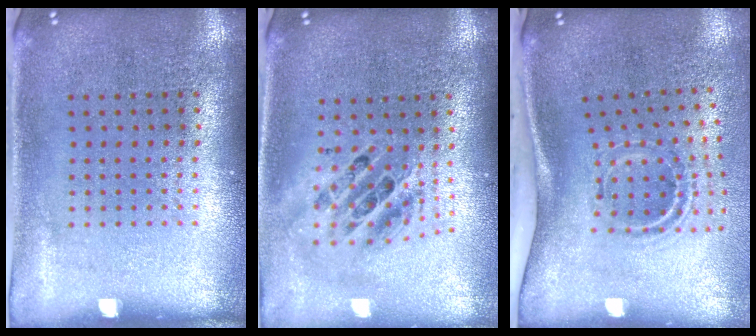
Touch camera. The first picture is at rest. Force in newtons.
{"total": 2.0, "press": 1.5, "slide": 1.3}
{"total": 2.2, "press": 1.2, "slide": 1.8}